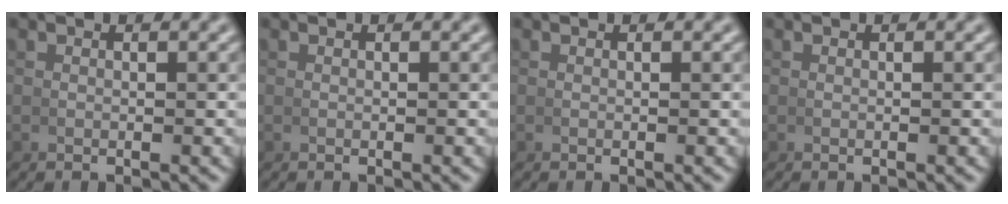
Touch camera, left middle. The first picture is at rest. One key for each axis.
{"total": 0.0}
{"total": 0.0}
{"total": 0.0}